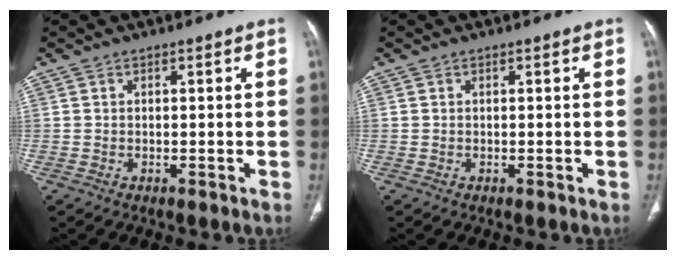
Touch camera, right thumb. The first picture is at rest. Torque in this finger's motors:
{"motor_torque": [0.24, 0.24, 0.06, -0.06, 0.00]}